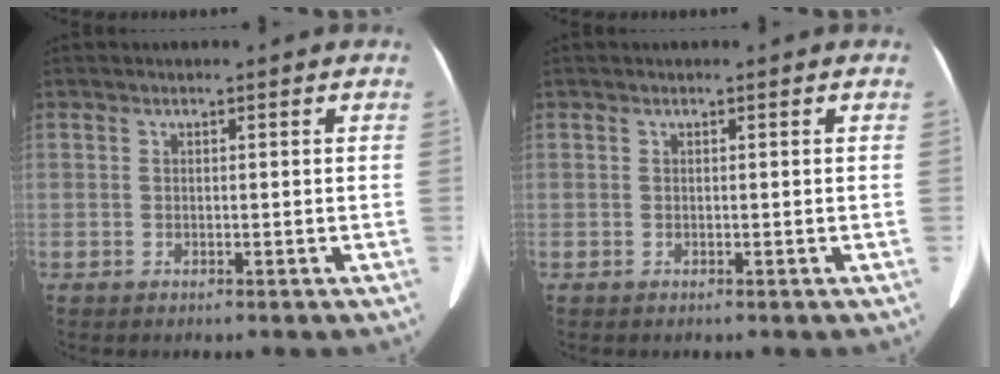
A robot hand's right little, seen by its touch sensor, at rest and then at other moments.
{"total": 0.0}